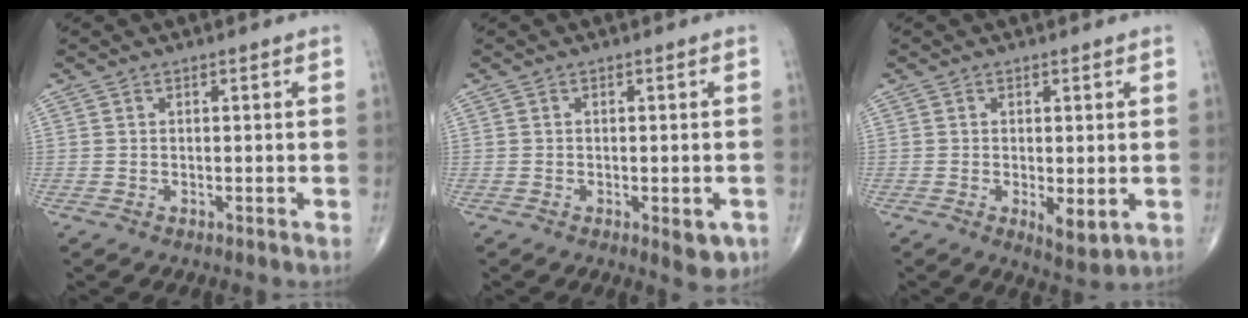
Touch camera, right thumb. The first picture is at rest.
{"total": 4.0, "force": [-1.5, 1.7, 3.3], "torque": [-0.027, -0.005, -0.013]}
{"total": 4.3, "force": [-0.8, 1.7, 3.9], "torque": [-0.059, -0.015, -0.007]}